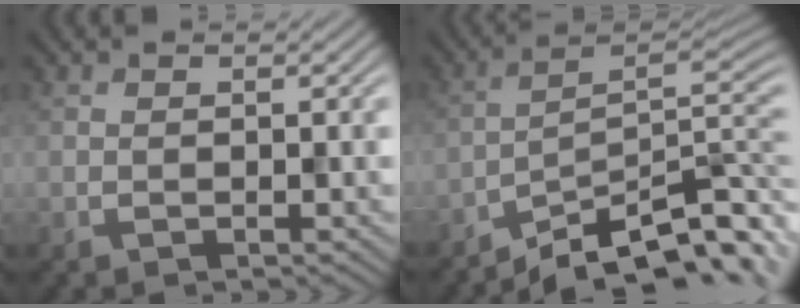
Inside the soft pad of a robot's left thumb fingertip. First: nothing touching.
{"total": 10.3, "force": [-9.1, 1.4, 4.7], "torque": [-0.067, 0.003, -0.148]}